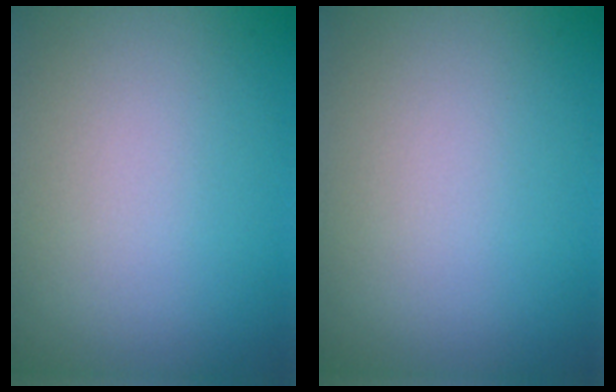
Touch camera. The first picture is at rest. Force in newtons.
{"total": 0.0}